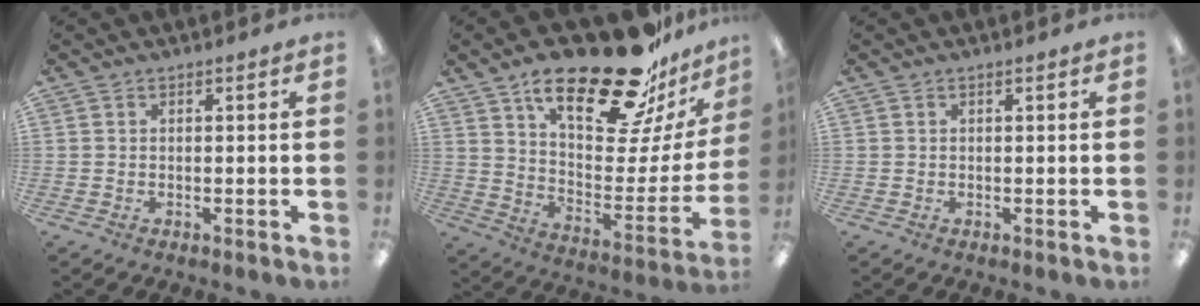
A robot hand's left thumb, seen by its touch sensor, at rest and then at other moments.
{"total": 27.7, "force": [19.8, 9.1, 17.1], "torque": [-0.255, -0.125, 0.327]}
{"total": 0.0}